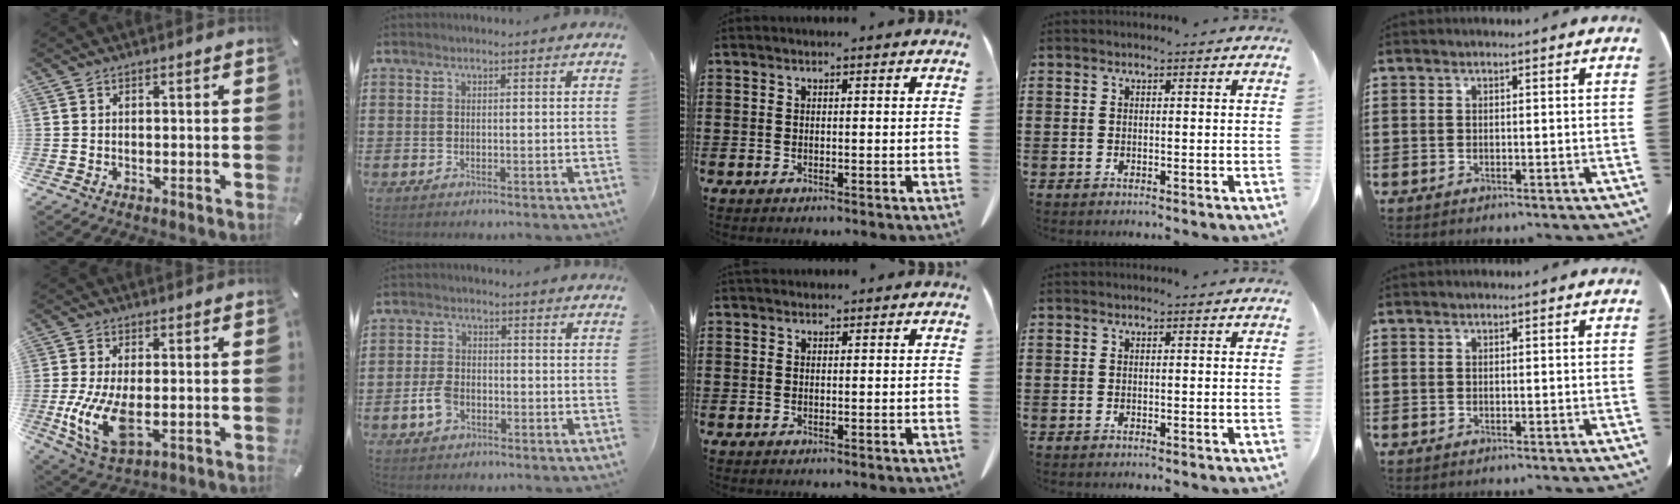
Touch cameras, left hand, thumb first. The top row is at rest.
{"thumb": {"total": 11.6, "force": [-1.2, 5.9, 10.0], "torque": [-0.228, -0.021, -0.016]}, "index": {"total": 4.1, "force": [-1.6, 2.5, 2.8], "torque": [-0.070, 0.001, -0.034]}, "middle": {"total": 0.7, "force": [0.6, 0.3, 0.1], "torque": [-0.003, 0.001, 0.012]}}